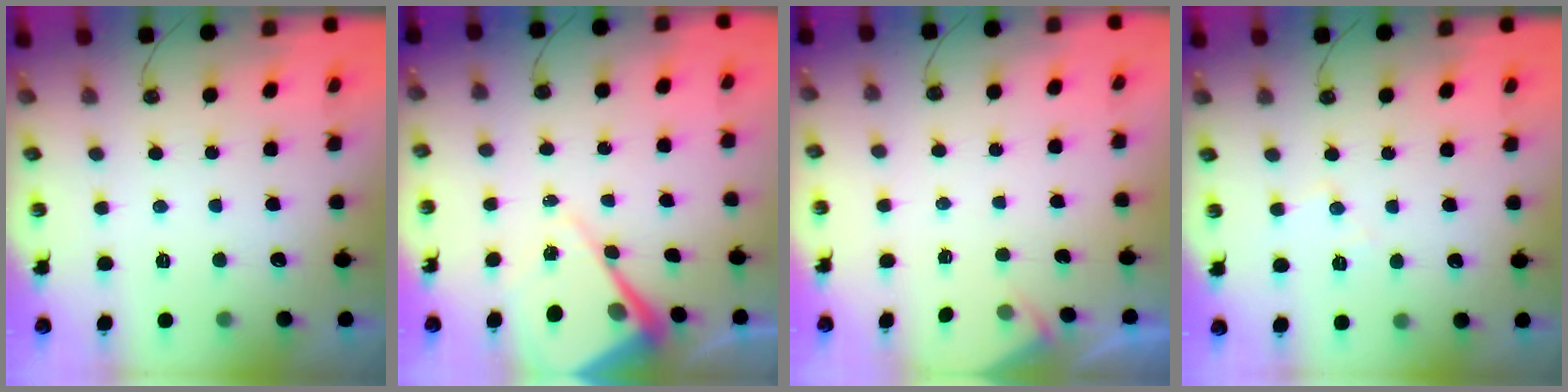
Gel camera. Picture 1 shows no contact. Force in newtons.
{"total": 9.5, "press": 9.5, "slide": 1.0}
{"total": 2.2, "press": 2.2, "slide": 0.4}
{"total": 7.0, "press": 6.9, "slide": 0.9}